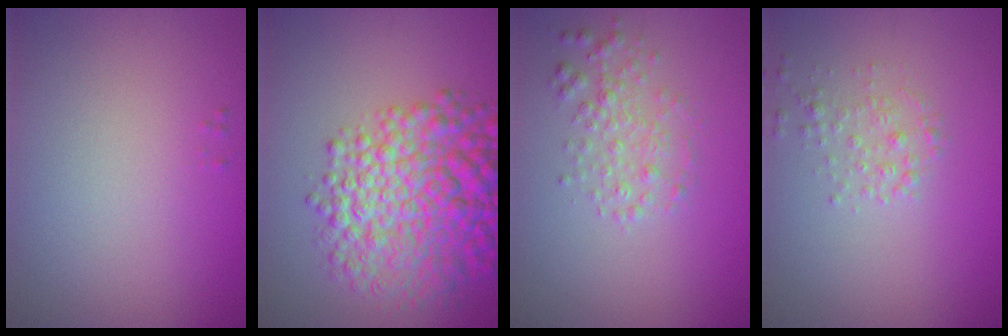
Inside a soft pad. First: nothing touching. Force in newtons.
{"total": 9.6, "press": 9.6, "slide": 0.3}
{"total": 2.1, "press": 2.1, "slide": 0.0}
{"total": 1.4, "press": 1.4, "slide": 0.0}